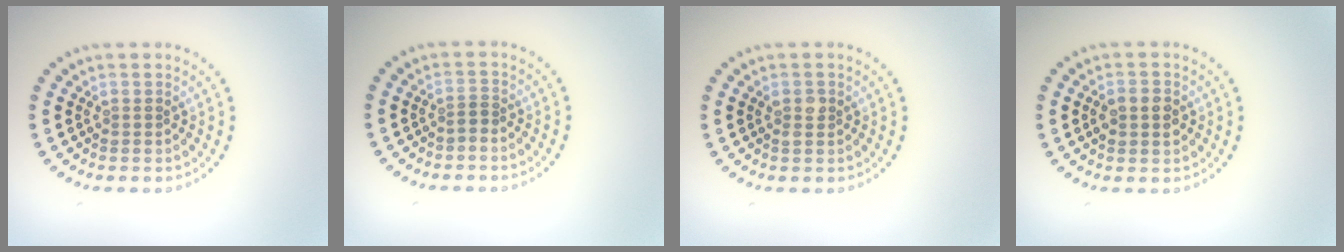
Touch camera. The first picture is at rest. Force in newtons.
{"total": 0.7, "press": 0.3, "slide": 0.6}
{"total": 1.2, "press": 1.2, "slide": 0.3}
{"total": 3.0, "press": 3.0, "slide": 0.0}